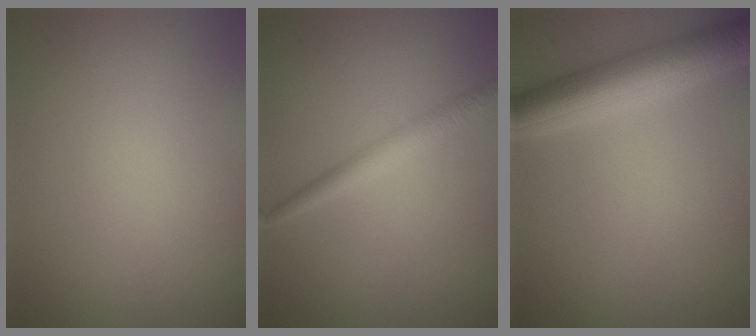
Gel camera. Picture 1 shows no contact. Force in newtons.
{"total": 2.2, "press": 2.2, "slide": 0.1}
{"total": 6.5, "press": 6.5, "slide": 0.1}